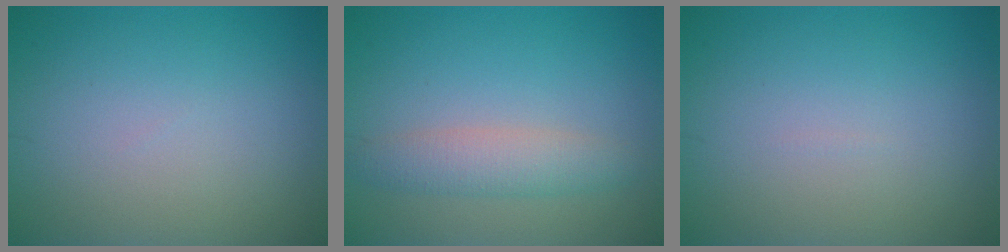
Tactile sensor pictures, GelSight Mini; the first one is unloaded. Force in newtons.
{"total": 3.0, "press": 3.0, "slide": 0.0}
{"total": 0.0}